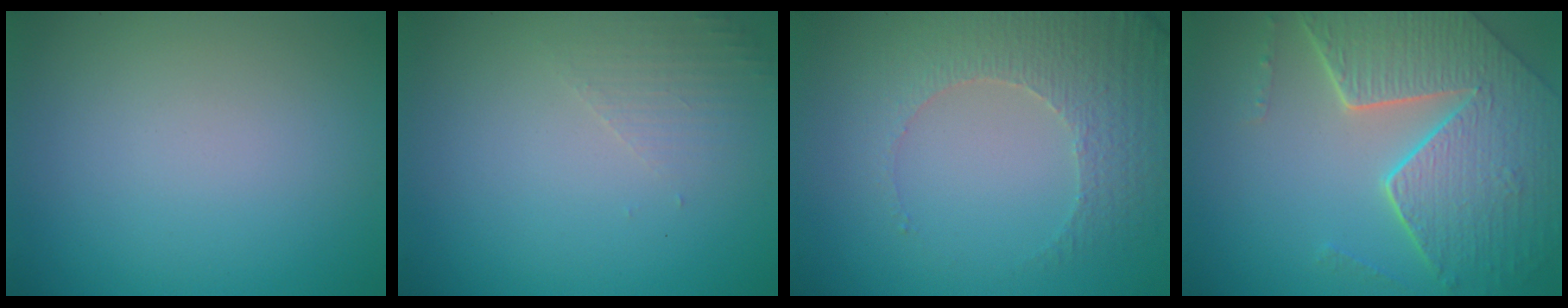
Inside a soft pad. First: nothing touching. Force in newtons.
{"total": 1.6, "press": 1.6, "slide": 0.4}
{"total": 3.9, "press": 3.3, "slide": 2.1}
{"total": 8.4, "press": 6.0, "slide": 5.9}